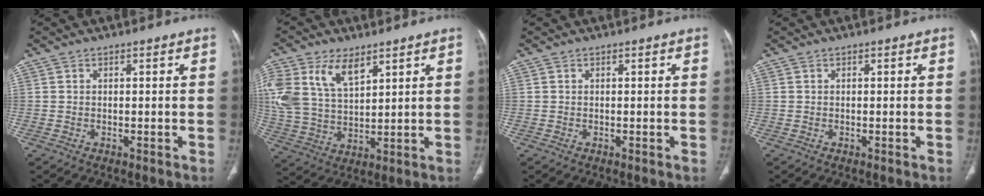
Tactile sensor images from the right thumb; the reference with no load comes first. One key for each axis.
{"total": 15.9, "fx": 7.8, "fy": 9.4, "fz": 10.3, "tx": -0.222, "ty": -0.014, "tz": 0.156}
{"total": 0.0}
{"total": 0.0}